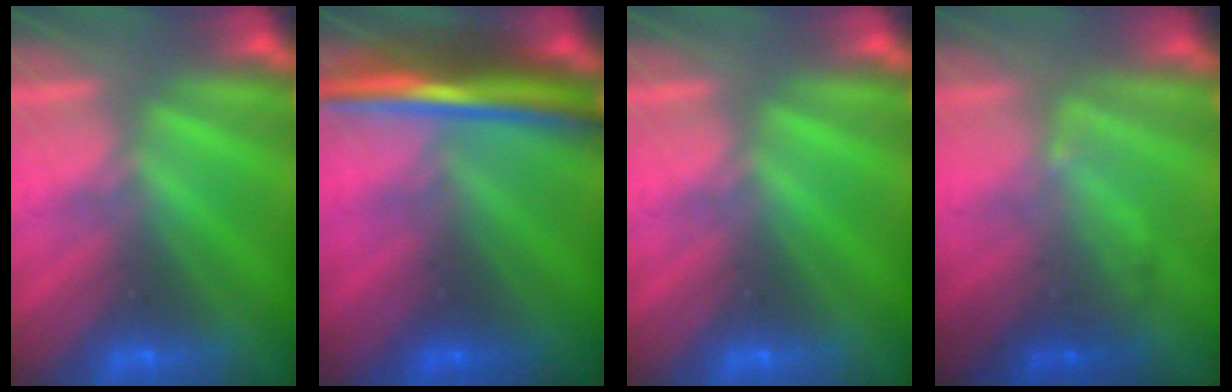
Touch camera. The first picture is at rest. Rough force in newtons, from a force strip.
{"total": 7.9}
{"total": 0.0}
{"total": 2.1}